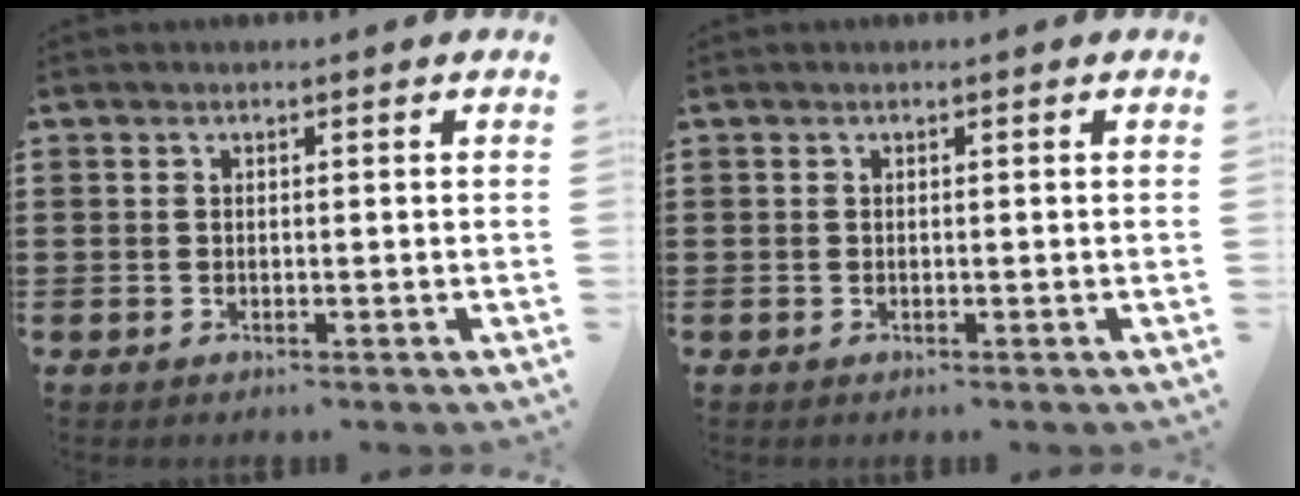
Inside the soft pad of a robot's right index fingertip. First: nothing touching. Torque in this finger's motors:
{"motor_torque": [0.00, 0.00, 0.00, 0.00]}